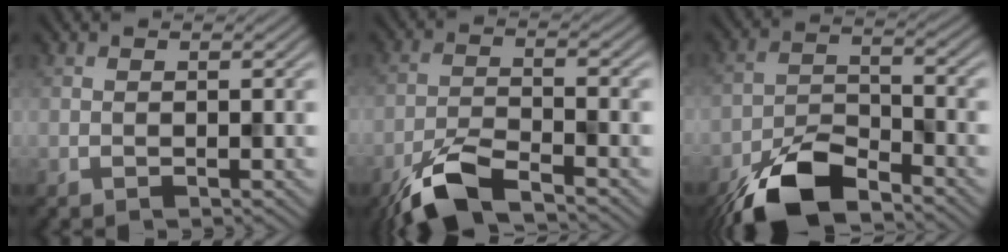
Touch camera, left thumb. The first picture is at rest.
{"total": 7.1, "force": [-5.1, 1.7, 4.6], "torque": [-0.095, -0.007, -0.110]}
{"total": 10.0, "force": [-7.3, 3.6, 5.8], "torque": [-0.102, -0.007, -0.153]}